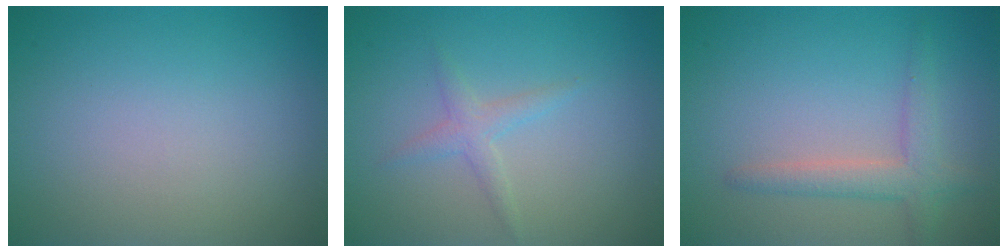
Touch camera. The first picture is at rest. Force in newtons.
{"total": 1.5, "press": 1.5, "slide": 0.1}
{"total": 2.7, "press": 2.7, "slide": 0.2}